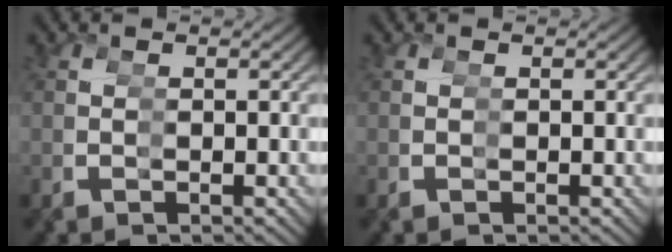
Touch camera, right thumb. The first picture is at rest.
{"total": 0.0}